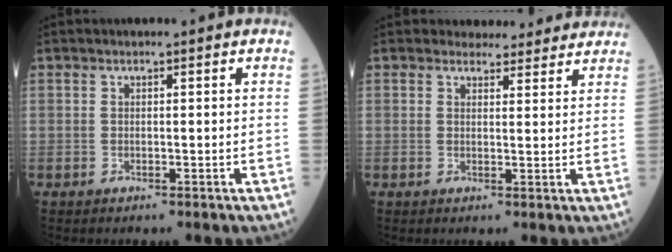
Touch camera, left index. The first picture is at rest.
{"total": 5.8, "force": [5.3, 2.4, 0.3], "torque": [0.013, 0.002, 0.045]}